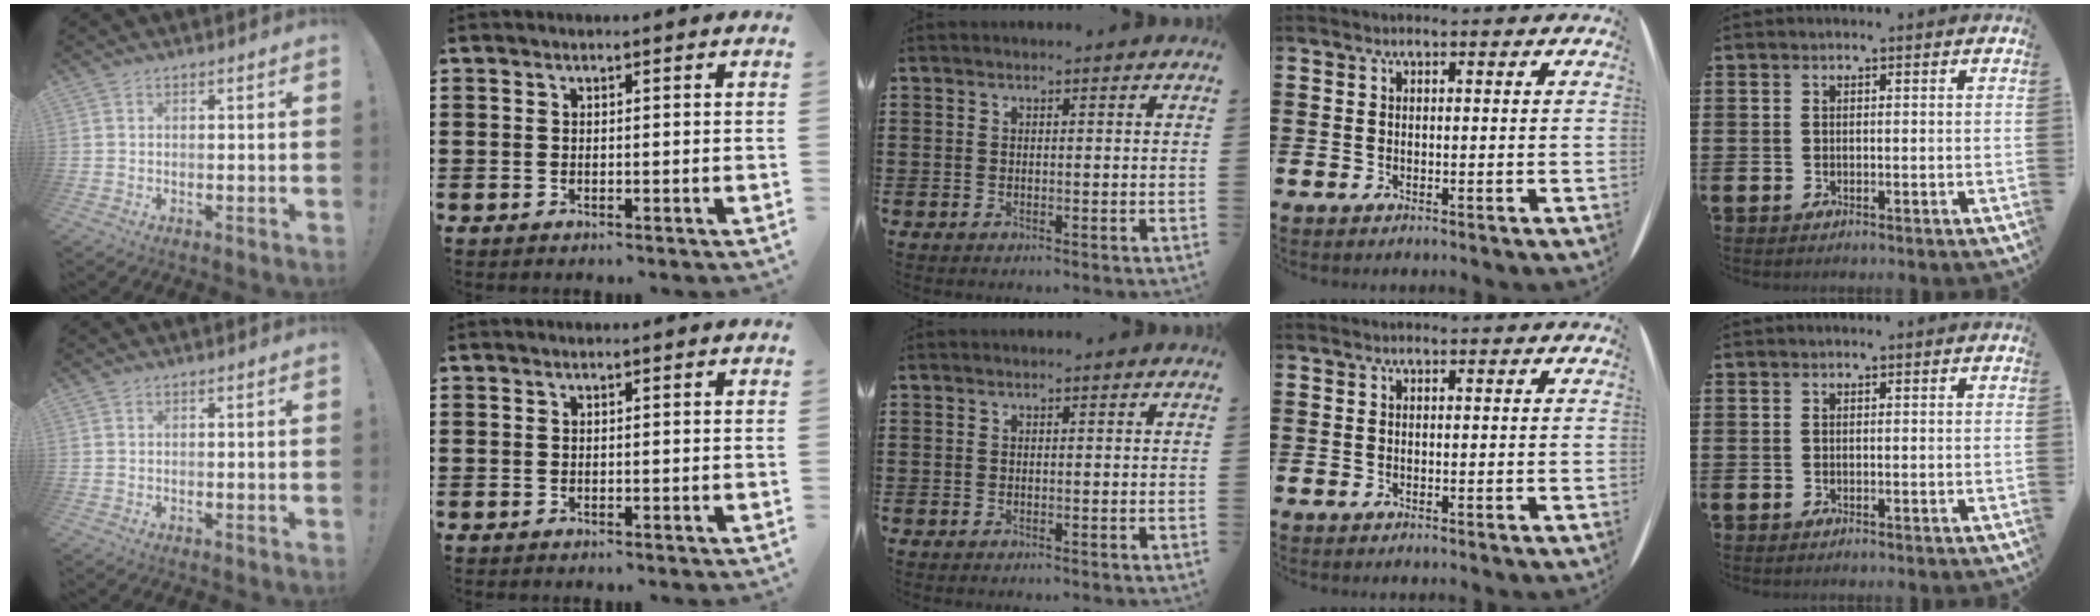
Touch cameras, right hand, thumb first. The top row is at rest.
{}